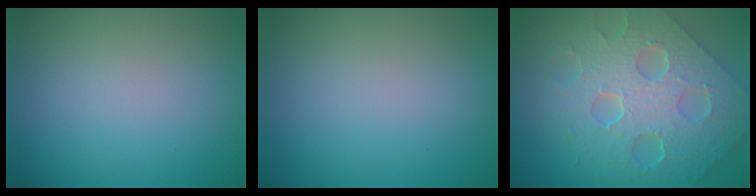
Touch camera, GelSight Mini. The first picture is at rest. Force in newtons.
{"total": 0.0}
{"total": 8.4, "press": 6.7, "slide": 5.0}